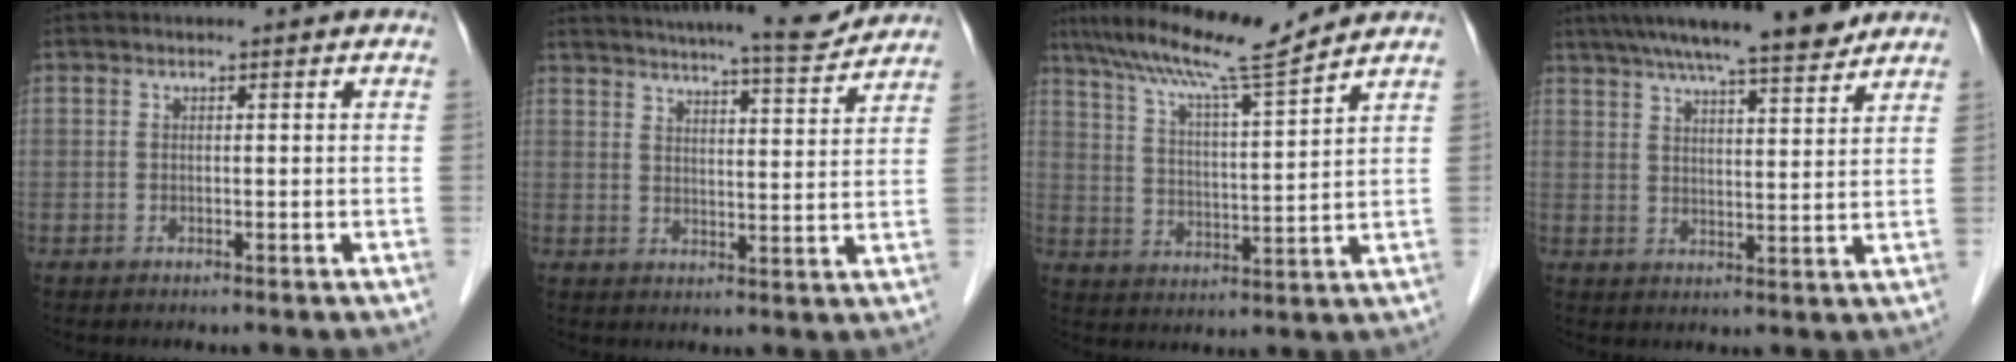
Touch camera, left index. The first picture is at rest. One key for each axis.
{"total": 15.3, "fx": 14.1, "fy": 0.8, "fz": 5.8, "tx": -0.091, "ty": -0.005, "tz": 0.189}
{"total": 11.9, "fx": 10.4, "fy": -1.3, "fz": 5.6, "tx": -0.105, "ty": 0.007, "tz": 0.177}
{"total": 13.9, "fx": 11.6, "fy": 1.4, "fz": 7.5, "tx": -0.120, "ty": 0.022, "tz": 0.172}